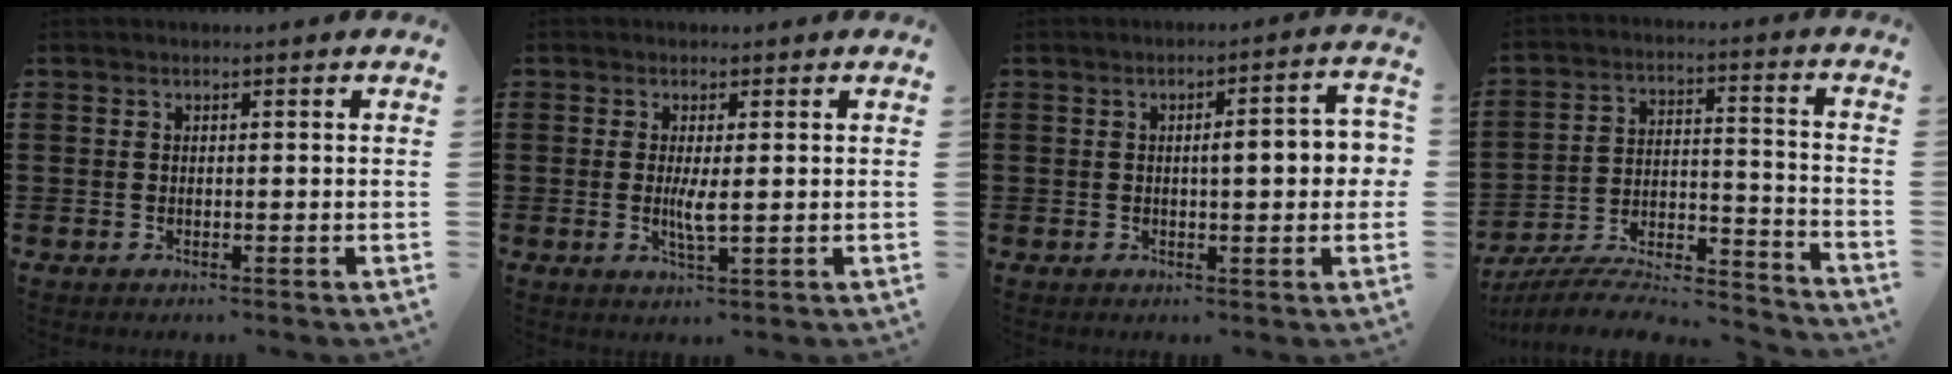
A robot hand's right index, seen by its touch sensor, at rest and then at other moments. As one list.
[{"total": 3.2, "force": [0.0, 0.4, 3.2], "torque": [-0.059, -0.005, -0.001]}, {"total": 5.1, "force": [0.1, 0.9, 5.0], "torque": [-0.072, -0.002, -0.006]}, {"total": 7.4, "force": [-6.6, 1.6, 2.9], "torque": [-0.049, 0.003, -0.130]}]